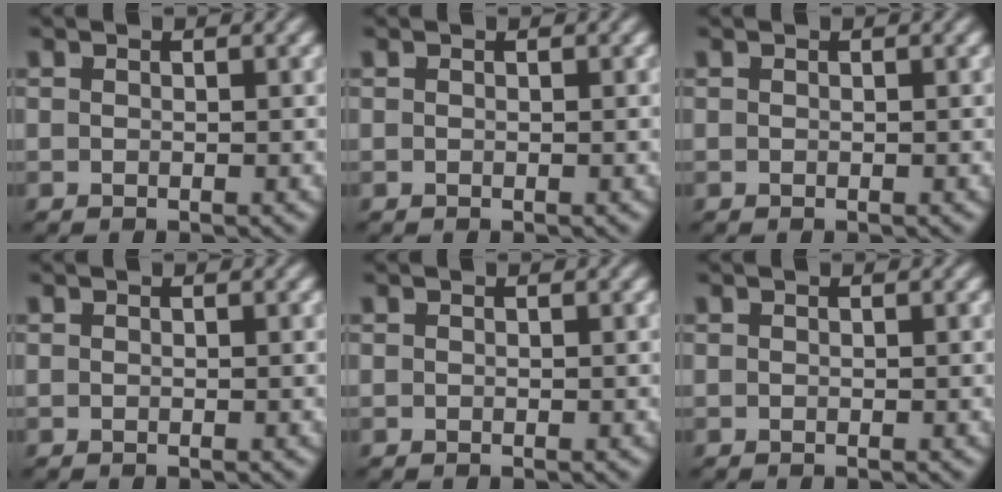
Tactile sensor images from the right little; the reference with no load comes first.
{"total": 0.0}
{"total": 0.0}
{"total": 0.0}
{"total": 0.0}
{"total": 0.0}